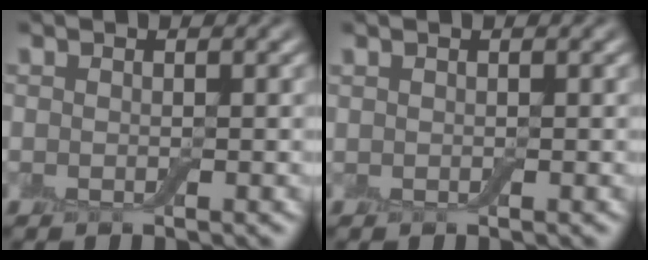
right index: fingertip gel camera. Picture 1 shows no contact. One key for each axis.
{"total": 0.0}